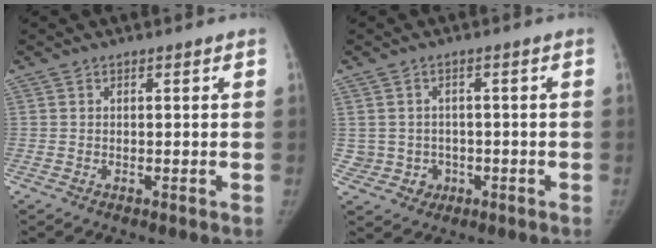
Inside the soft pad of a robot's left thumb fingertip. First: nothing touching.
{"total": 4.5, "force": [-0.8, 4.4, 0.4], "torque": [0.020, 0.013, -0.007]}